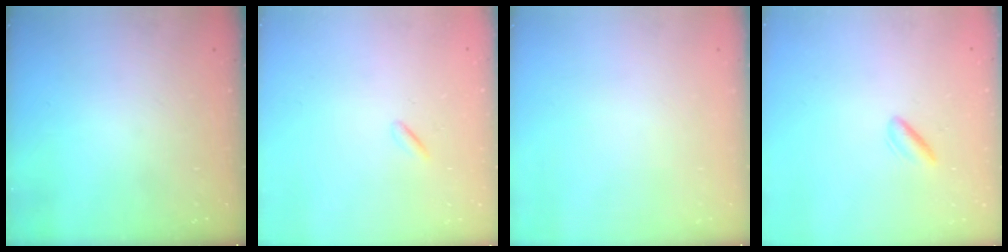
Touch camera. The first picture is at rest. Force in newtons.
{"total": 0.0}
{"total": 0.0}
{"total": 1.4, "press": 1.2, "slide": 0.6}